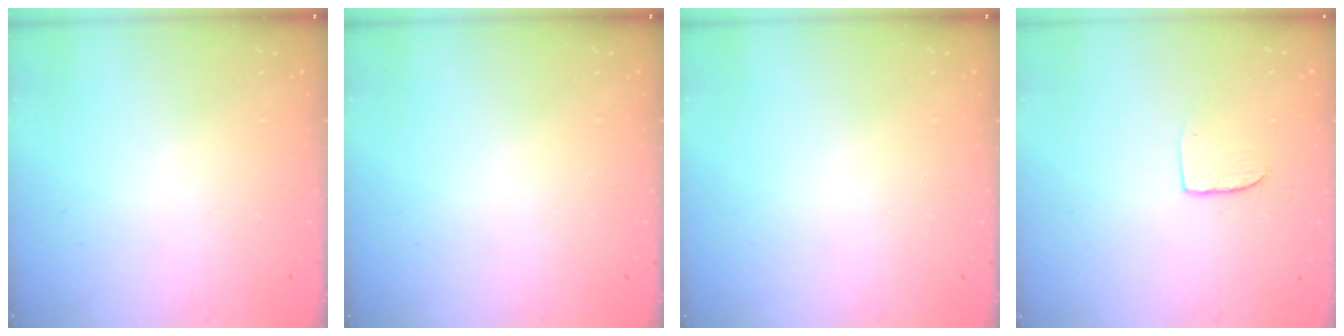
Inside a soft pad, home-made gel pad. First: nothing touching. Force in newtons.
{"total": 0.0}
{"total": 0.0}
{"total": 6.3, "press": 6.3, "slide": 0.6}